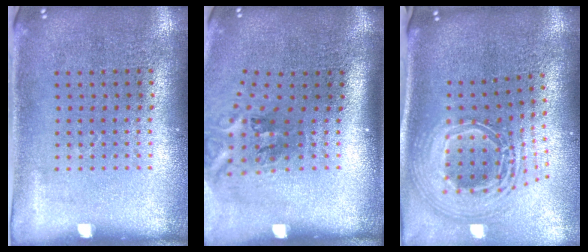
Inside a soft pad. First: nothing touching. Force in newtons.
{"total": 2.1, "press": 1.4, "slide": 1.7}
{"total": 2.8, "press": 1.9, "slide": 2.1}